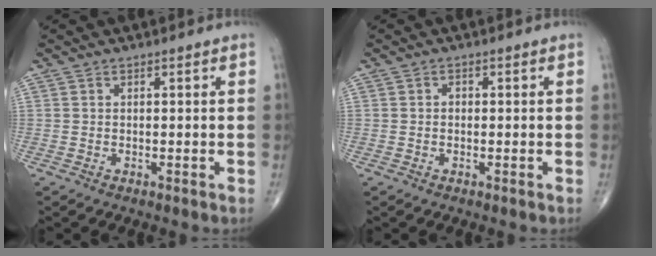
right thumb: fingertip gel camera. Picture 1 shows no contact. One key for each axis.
{"total": 0.8, "fx": -0.1, "fy": 0.6, "fz": 0.4, "tx": -0.001, "ty": 0.004, "tz": -0.004}